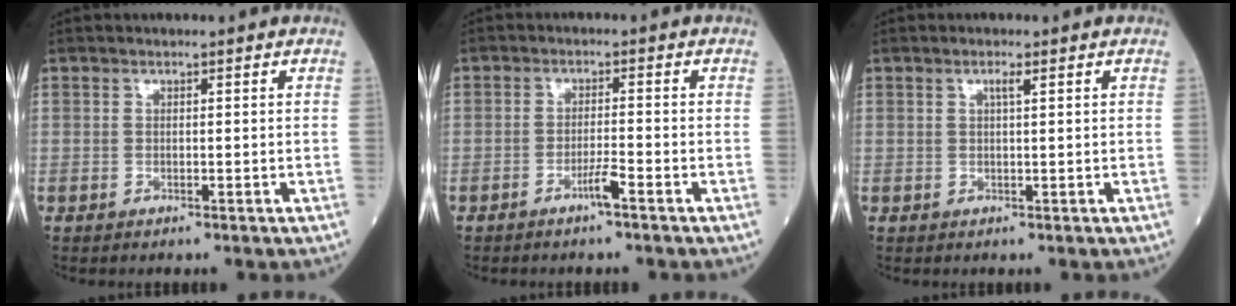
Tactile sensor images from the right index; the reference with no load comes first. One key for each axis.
{"total": 2.7, "fx": -1.7, "fy": -0.3, "fz": 2.0, "tx": -0.041, "ty": -0.002, "tz": -0.033}
{"total": 1.2, "fx": 0.6, "fy": 0.0, "fz": 1.1, "tx": -0.021, "ty": 0.000, "tz": 0.009}